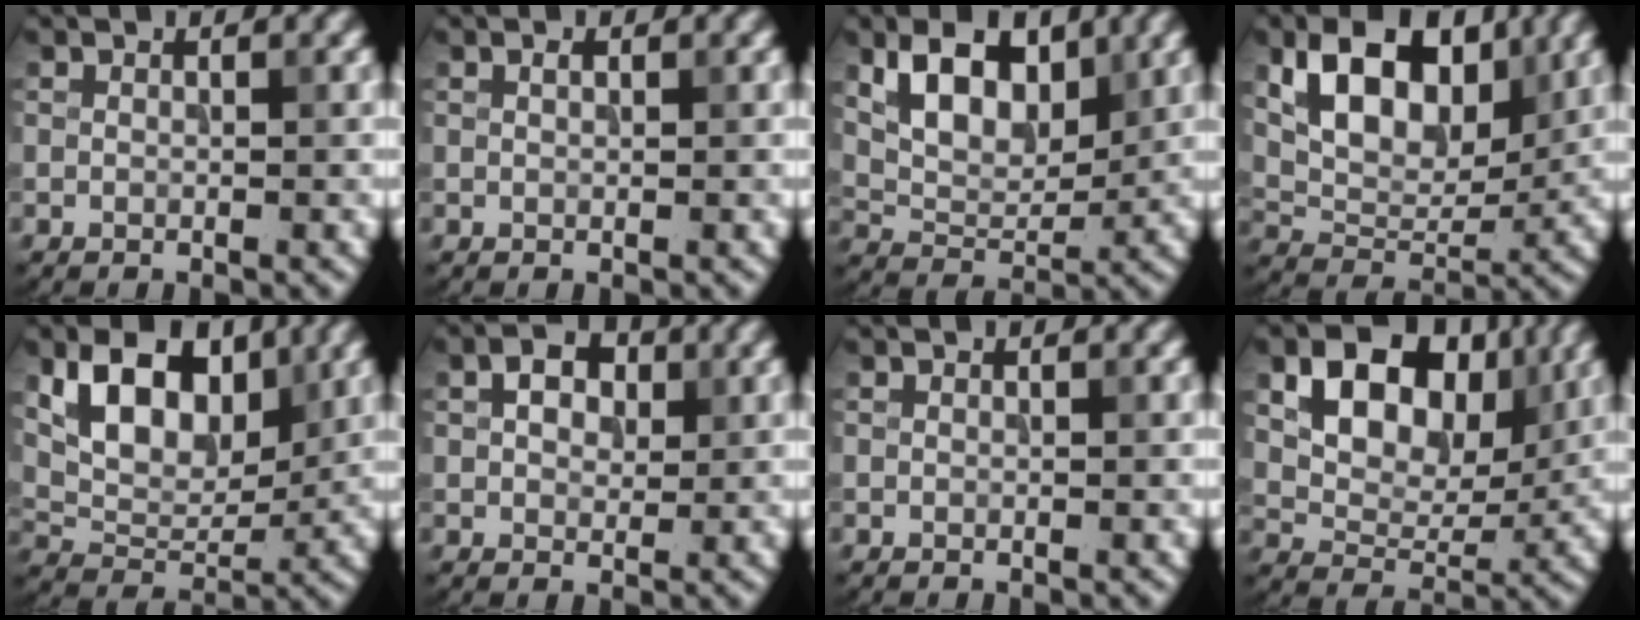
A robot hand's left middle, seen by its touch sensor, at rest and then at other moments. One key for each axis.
{"total": 0.5, "fx": 0.3, "fy": 0.3, "fz": 0.4, "tx": -0.007, "ty": 0.002, "tz": 0.004}
{"total": 6.5, "fx": 2.8, "fy": 3.9, "fz": 4.4, "tx": -0.083, "ty": -0.006, "tz": 0.047}
{"total": 9.0, "fx": 3.4, "fy": 5.4, "fz": 6.2, "tx": -0.107, "ty": -0.006, "tz": 0.059}
{"total": 8.0, "fx": 3.2, "fy": 4.9, "fz": 5.4, "tx": -0.096, "ty": -0.008, "tz": 0.054}
{"total": 3.0, "fx": 1.0, "fy": 2.1, "fz": 1.9, "tx": -0.036, "ty": 0.005, "tz": 0.015}
{"total": 0.0}
{"total": 8.8, "fx": 3.3, "fy": 5.9, "fz": 5.7, "tx": -0.094, "ty": -0.004, "tz": 0.051}